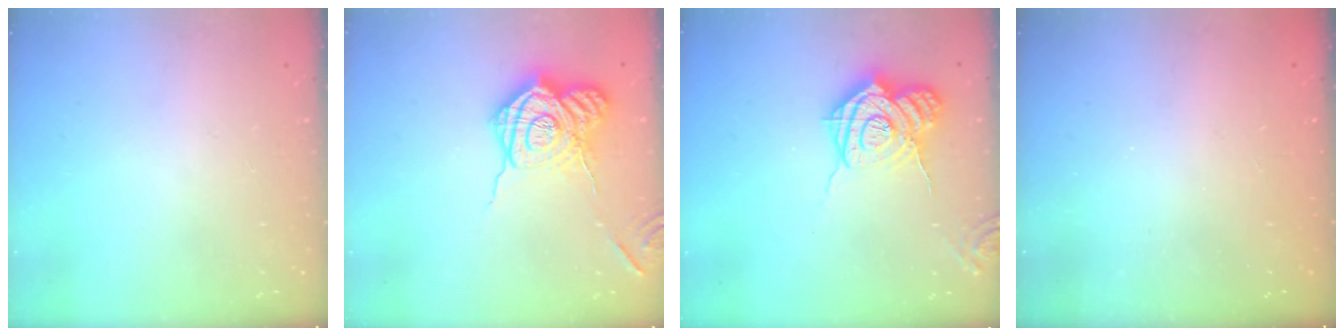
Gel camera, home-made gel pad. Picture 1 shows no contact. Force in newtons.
{"total": 18.0, "press": 17.9, "slide": 1.4}
{"total": 16.0, "press": 15.9, "slide": 1.5}
{"total": 2.6, "press": 2.5, "slide": 0.8}